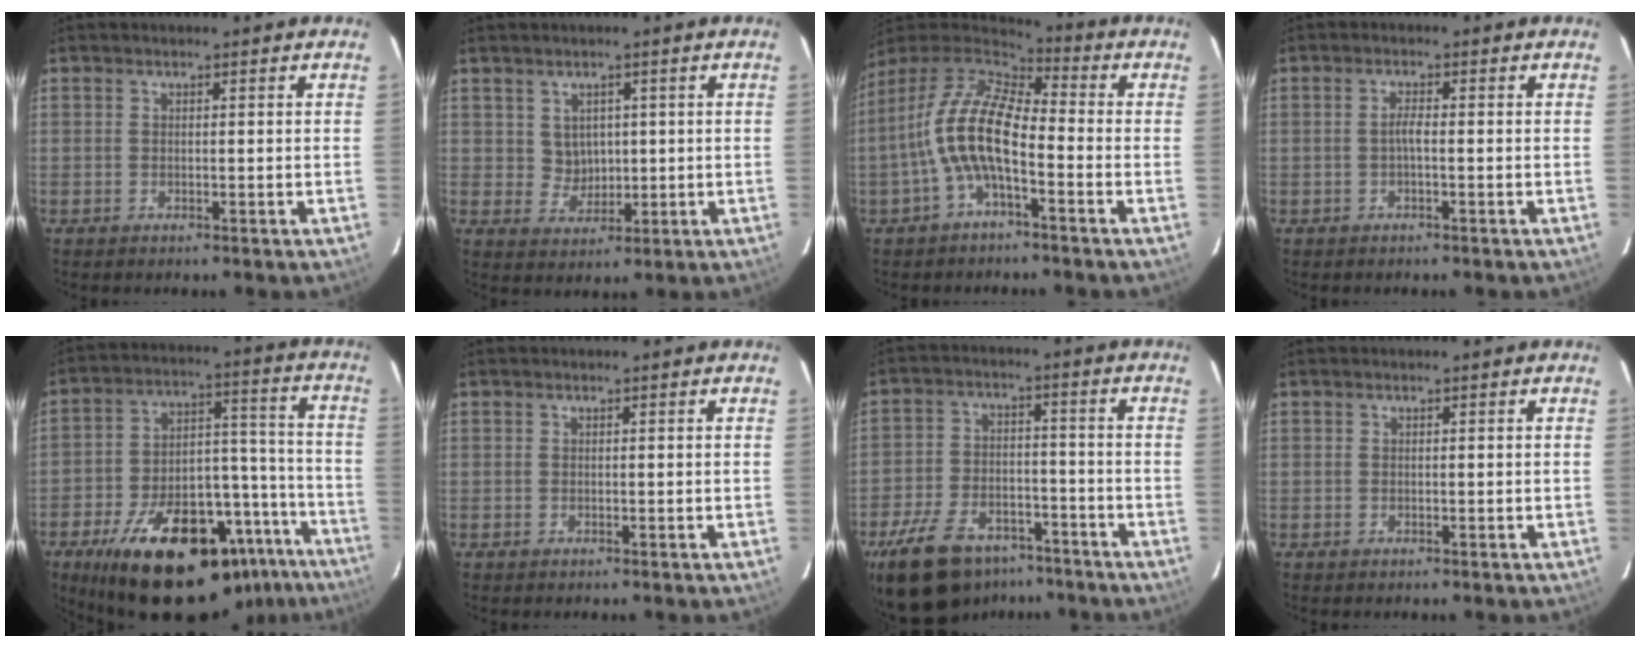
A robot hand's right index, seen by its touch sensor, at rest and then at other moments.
{"total": 3.8, "force": [1.2, 3.5, 0.8], "torque": [-0.011, 0.008, 0.029]}
{"total": 12.0, "force": [-3.2, 4.5, 10.6], "torque": [-0.214, 0.012, -0.063]}
{"total": 1.5, "force": [-0.5, 0.1, 1.5], "torque": [-0.028, 0.004, -0.012]}
{"total": 30.7, "force": [-21.1, 12.5, 18.5], "torque": [-0.280, 0.030, -0.291]}
{"total": 0.0}
{"total": 17.9, "force": [-12.4, 9.4, 8.9], "torque": [-0.203, -0.004, -0.196]}
{"total": 0.0}